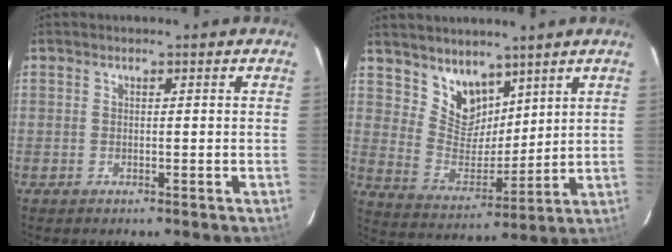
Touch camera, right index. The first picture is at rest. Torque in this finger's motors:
{"motor_torque": [-0.05, 0.24, -0.02, 0.01]}